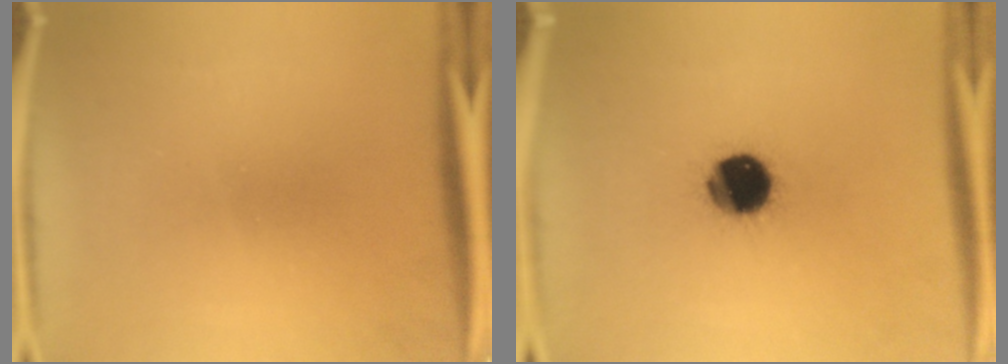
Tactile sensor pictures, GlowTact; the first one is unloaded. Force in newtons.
{"total": 13.5}